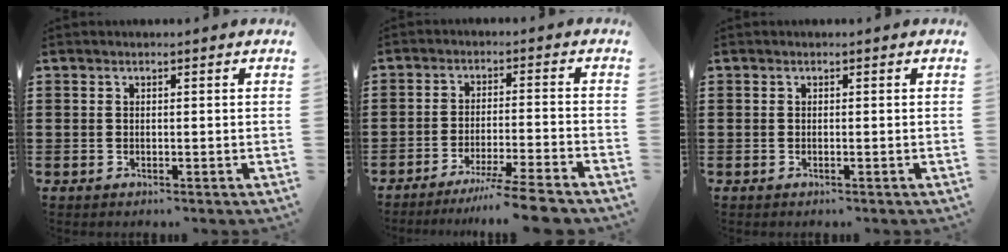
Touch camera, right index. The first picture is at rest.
{"total": 6.3, "force": [-5.4, -0.9, 3.2], "torque": [-0.055, -0.017, -0.104]}
{"total": 0.0}